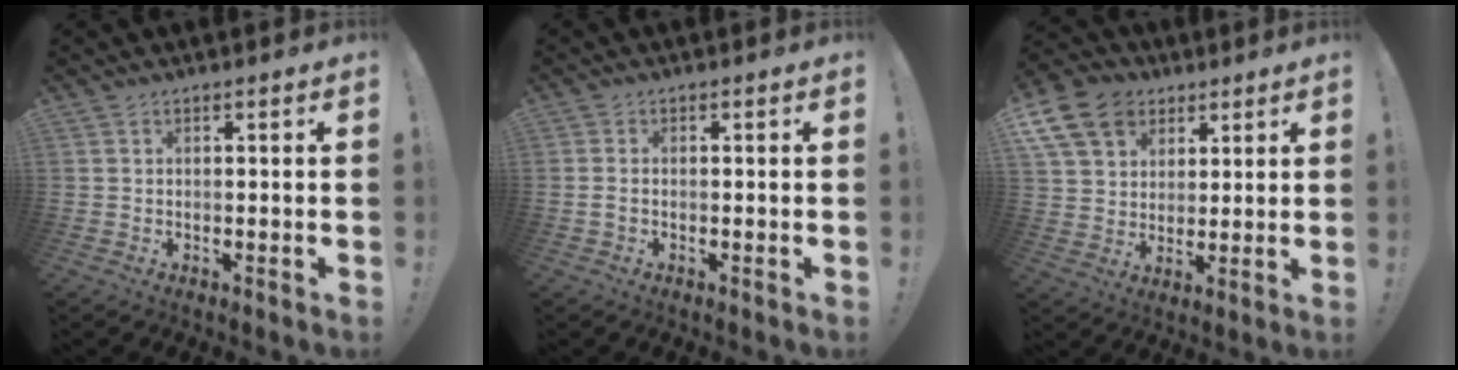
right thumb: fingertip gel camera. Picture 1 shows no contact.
{"total": 1.3, "force": [-0.3, 0.7, 1.0], "torque": [-0.022, 0.005, -0.004]}
{"total": 14.8, "force": [7.0, 11.1, 6.7], "torque": [-0.104, -0.033, 0.141]}